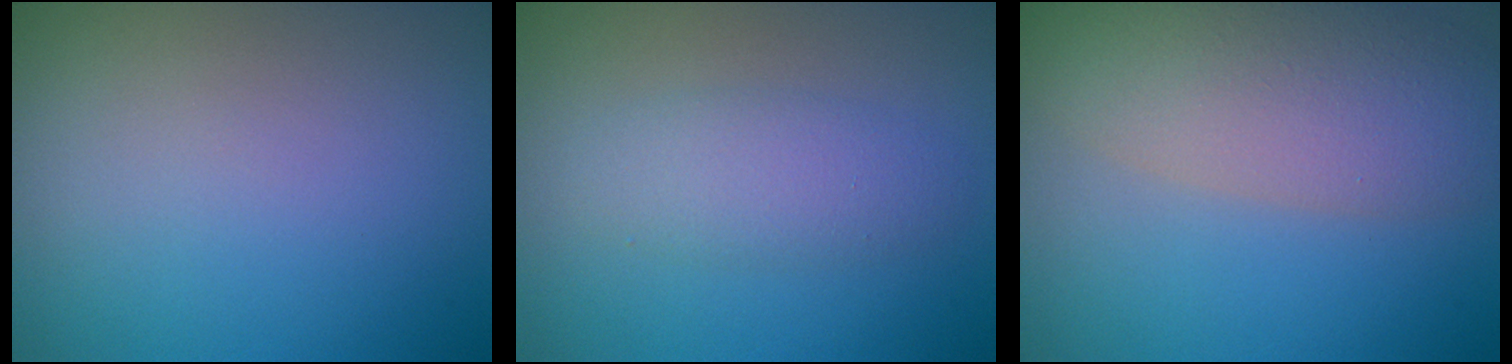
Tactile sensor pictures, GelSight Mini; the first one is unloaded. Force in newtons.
{"total": 2.7, "press": 2.7, "slide": 0.1}
{"total": 7.4, "press": 7.4, "slide": 0.7}